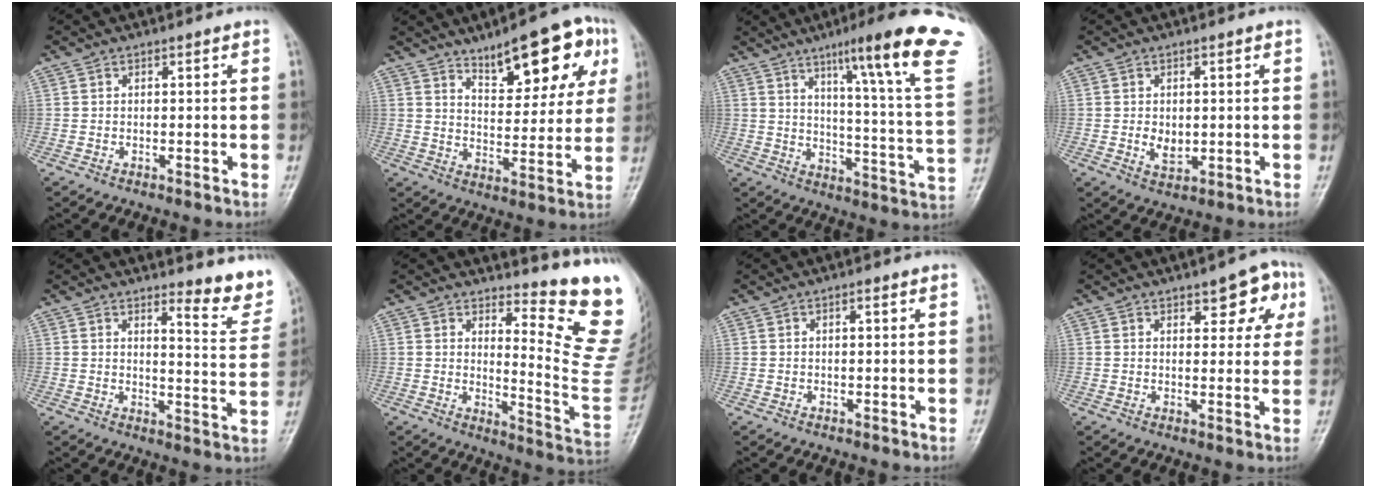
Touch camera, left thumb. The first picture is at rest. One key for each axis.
{"total": 16.0, "fx": 8.6, "fy": 6.2, "fz": 12.0, "tx": -0.123, "ty": -0.023, "tz": 0.126}
{"total": 22.8, "fx": 13.1, "fy": 1.8, "fz": 18.6, "tx": -0.238, "ty": -0.056, "tz": 0.175}
{"total": 3.7, "fx": 0.0, "fy": 2.6, "fz": 2.6, "tx": -0.033, "ty": -0.006, "tz": 0.006}
{"total": 8.4, "fx": 6.6, "fy": 2.1, "fz": 4.7, "tx": -0.035, "ty": -0.061, "tz": 0.078}
{"total": 14.2, "fx": 10.3, "fy": 2.2, "fz": 9.5, "tx": -0.097, "ty": -0.133, "tz": 0.134}
{"total": 0.9, "fx": 0.4, "fy": 0.3, "fz": 0.8, "tx": -0.014, "ty": 0.001, "tz": 0.004}
{"total": 7.7, "fx": 3.7, "fy": 3.8, "fz": 5.6, "tx": -0.028, "ty": -0.010, "tz": 0.038}